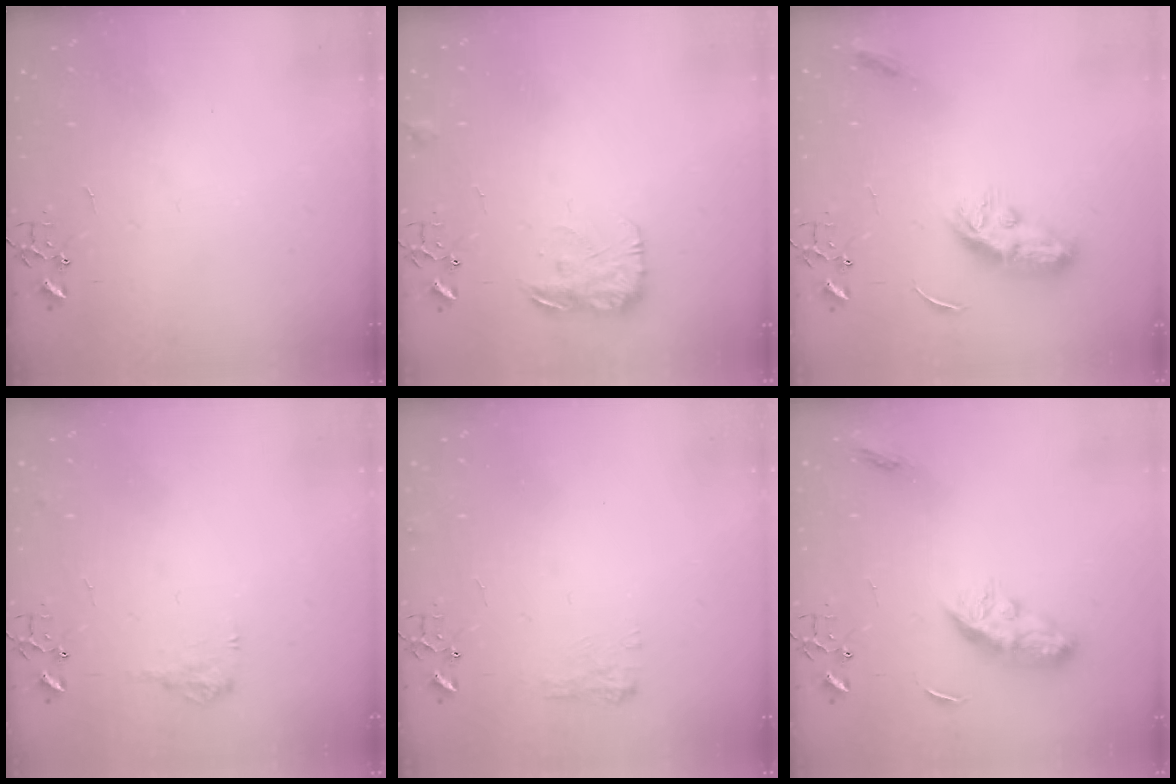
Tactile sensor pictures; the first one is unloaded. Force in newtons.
{"total": 11.7, "press": 11.7, "slide": 0.4}
{"total": 10.4, "press": 10.4, "slide": 0.1}
{"total": 8.1, "press": 8.1, "slide": 0.3}
{"total": 7.4, "press": 7.4, "slide": 0.5}
{"total": 9.3, "press": 9.3, "slide": 0.3}